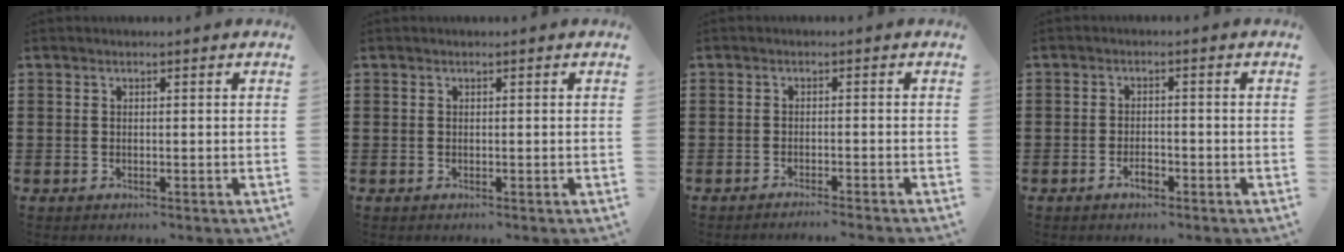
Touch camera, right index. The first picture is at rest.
{"total": 0.0}
{"total": 1.6, "force": [-1.5, -0.5, 0.3], "torque": [-0.005, 0.000, -0.029]}
{"total": 2.3, "force": [-1.4, 1.0, 1.6], "torque": [-0.030, 0.002, -0.026]}